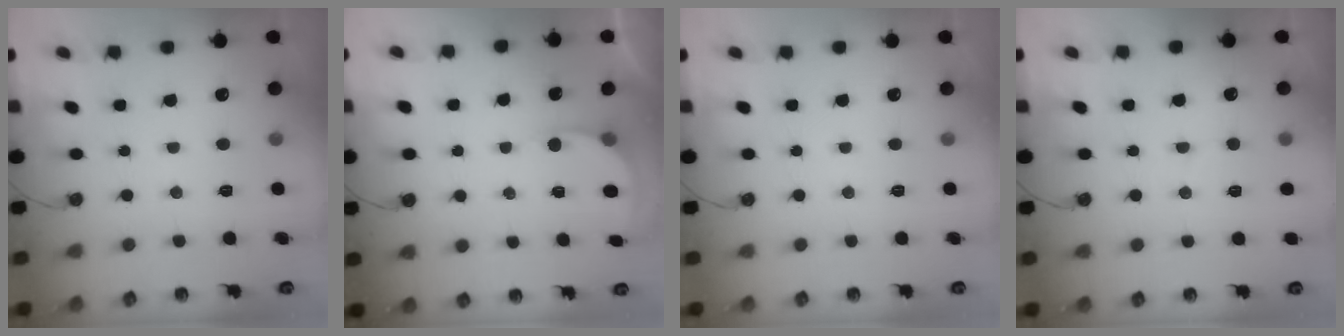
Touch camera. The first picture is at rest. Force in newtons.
{"total": 4.0, "press": 4.0, "slide": 0.3}
{"total": 0.0}
{"total": 4.0, "press": 3.9, "slide": 1.0}